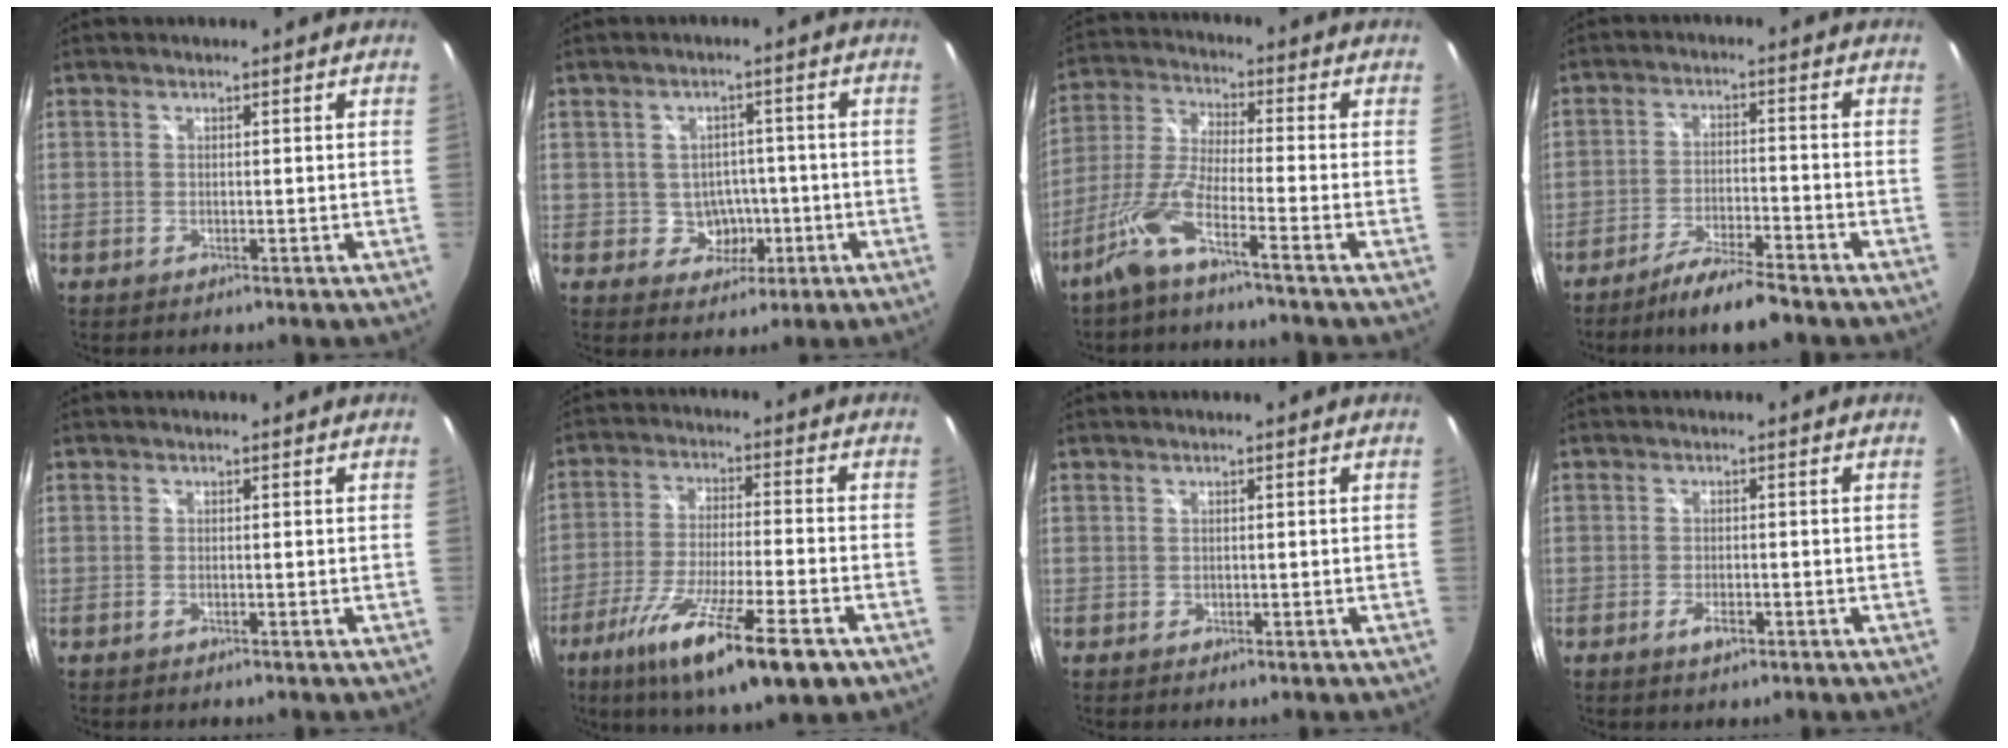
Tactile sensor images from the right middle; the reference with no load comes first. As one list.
[{"total": 4.8, "force": [-1.1, 4.4, 1.4], "torque": [-0.033, 0.016, 0.000]}, {"total": 8.0, "force": [-5.2, -0.1, 6.1], "torque": [-0.135, -0.002, -0.102]}, {"total": 8.4, "force": [-7.1, 0.5, 4.4], "torque": [-0.094, -0.006, -0.119]}, {"total": 0.5, "force": [-0.4, 0.1, 0.4], "torque": [-0.006, 0.000, -0.009]}, {"total": 18.0, "force": [-10.2, 2.6, 14.6], "torque": [-0.276, -0.056, -0.175]}, {"total": 0.0}, {"total": 2.5, "force": [-1.4, 0.9, 1.8], "torque": [-0.036, -0.003, -0.024]}]